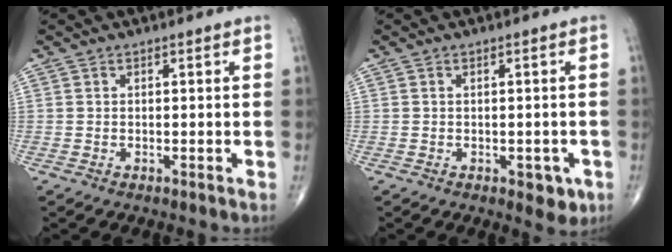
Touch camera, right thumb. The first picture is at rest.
{"total": 3.8, "force": [-1.4, 2.1, 2.8], "torque": [-0.014, -0.001, -0.013]}